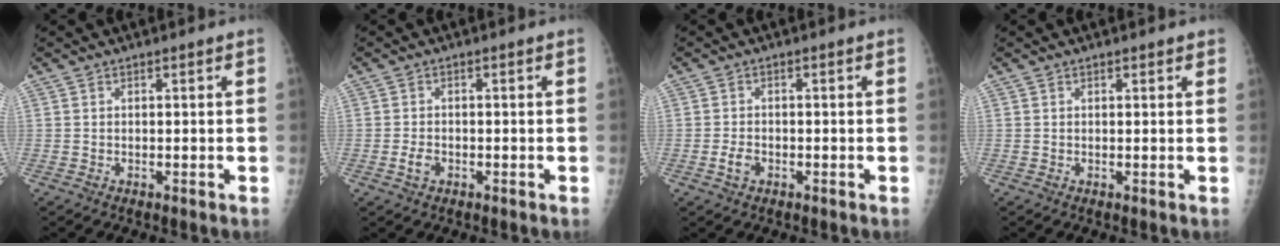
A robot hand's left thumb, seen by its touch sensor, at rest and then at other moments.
{"total": 2.2, "force": [-0.9, 1.5, 1.3], "torque": [-0.023, 0.002, -0.015]}
{"total": 2.4, "force": [-1.0, 1.6, 1.5], "torque": [-0.026, 0.004, -0.018]}
{"total": 1.1, "force": [0.8, 0.5, 0.6], "torque": [-0.003, -0.003, 0.008]}